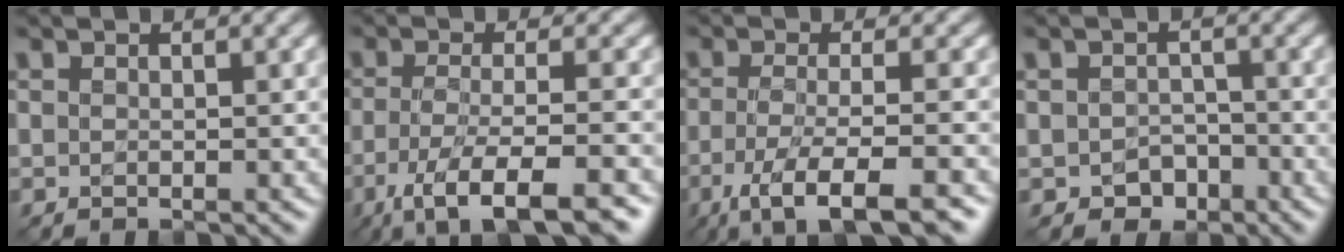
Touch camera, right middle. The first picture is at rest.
{"total": 7.3, "force": [-4.0, 1.7, 5.8], "torque": [-0.096, -0.003, -0.073]}
{"total": 6.5, "force": [-3.4, 1.5, 5.4], "torque": [-0.087, -0.001, -0.064]}
{"total": 2.0, "force": [-0.8, 1.7, 0.7], "torque": [-0.010, 0.000, -0.013]}